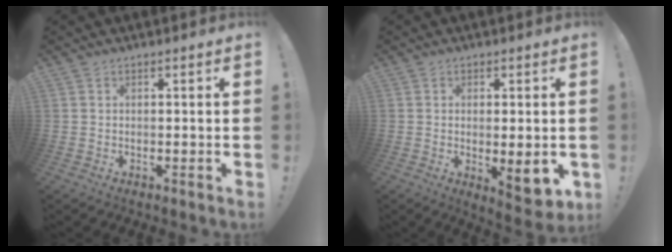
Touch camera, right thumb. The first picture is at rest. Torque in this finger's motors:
{"motor_torque": [0.12, 0.57, 0.54, 0.58, -0.03]}